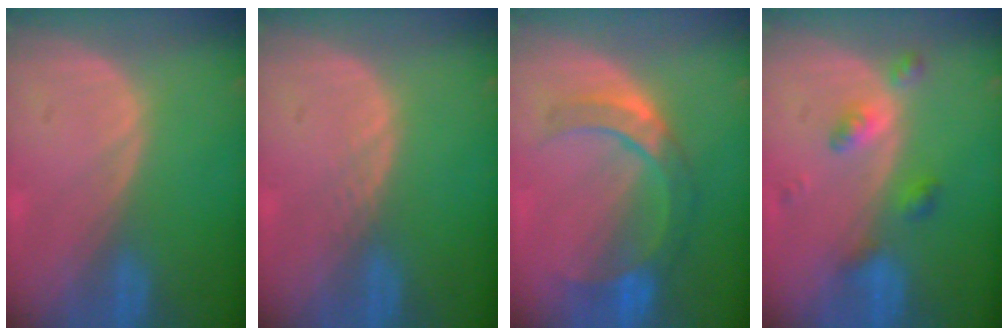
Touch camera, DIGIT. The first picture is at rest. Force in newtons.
{"total": 1.0, "press": 1.0, "slide": 0.1}
{"total": 7.0, "press": 7.0, "slide": 0.9}
{"total": 4.2, "press": 4.2, "slide": 0.2}